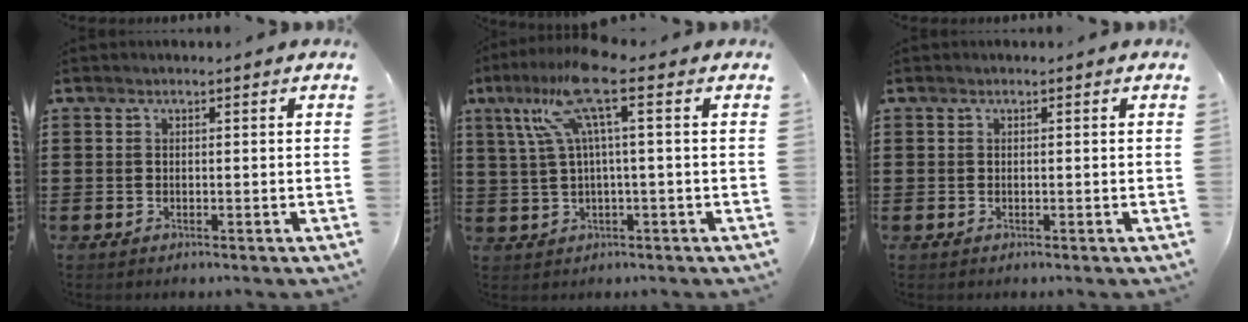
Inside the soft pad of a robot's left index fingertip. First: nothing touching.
{"total": 10.0, "force": [3.5, 0.8, 9.3], "torque": [-0.204, -0.009, 0.055]}
{"total": 0.0}